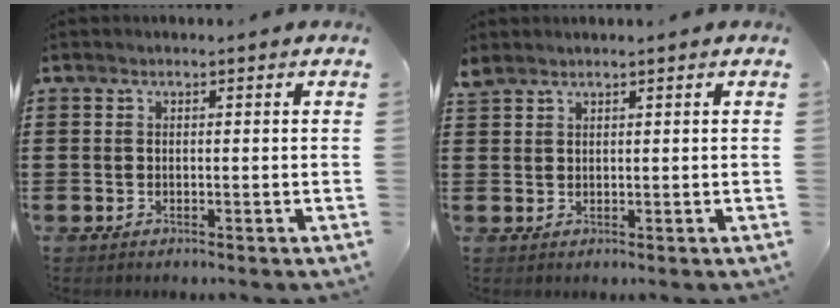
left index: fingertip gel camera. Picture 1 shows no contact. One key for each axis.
{"total": 1.4, "fx": 1.3, "fy": 0.2, "fz": 0.3, "tx": -0.008, "ty": 0.001, "tz": 0.026}